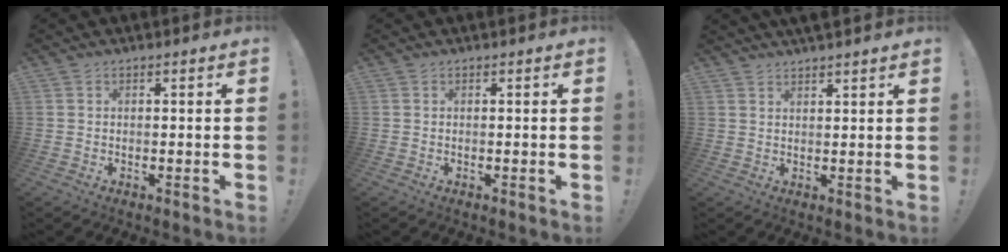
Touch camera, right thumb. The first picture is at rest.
{"total": 0.0}
{"total": 2.7, "force": [2.5, 0.1, 0.7], "torque": [-0.011, -0.015, 0.047]}